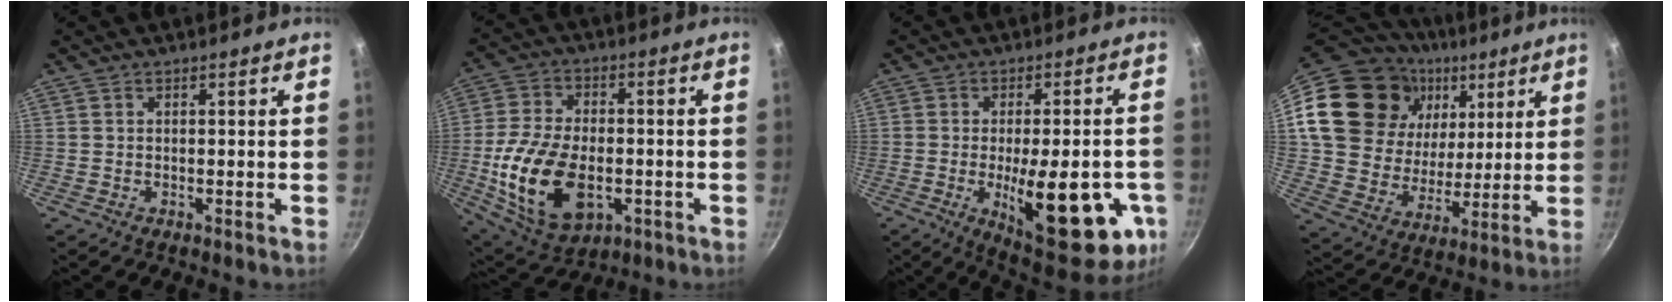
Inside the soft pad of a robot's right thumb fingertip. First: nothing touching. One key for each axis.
{"total": 18.6, "fx": -4.1, "fy": 11.1, "fz": 14.3, "tx": -0.264, "ty": 0.009, "tz": -0.061}
{"total": 22.5, "fx": -6.0, "fy": 8.3, "fz": 20.1, "tx": -0.238, "ty": -0.009, "tz": -0.071}
{"total": 25.4, "fx": 9.9, "fy": 18.5, "fz": 14.3, "tx": -0.233, "ty": -0.012, "tz": 0.180}